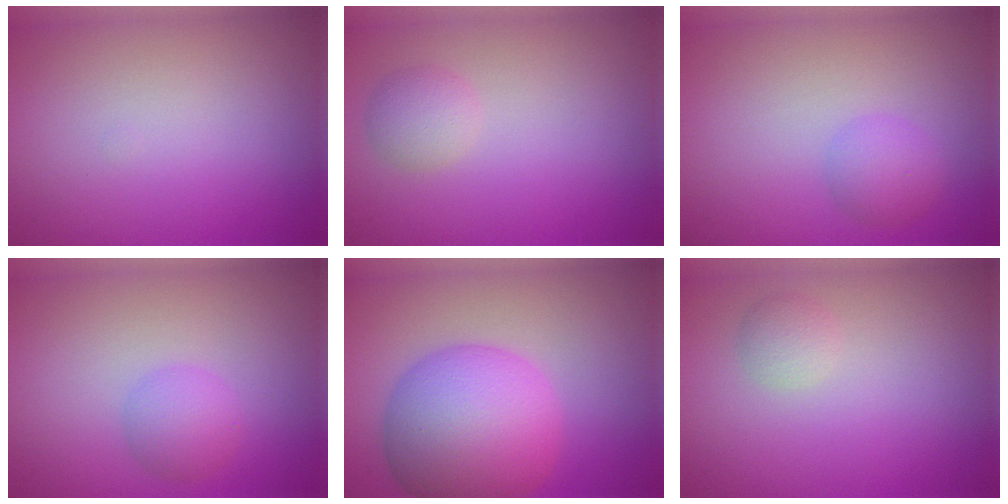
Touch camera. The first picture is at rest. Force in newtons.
{"total": 1.8, "press": 1.8, "slide": 0.0}
{"total": 2.0, "press": 2.0, "slide": 0.1}
{"total": 2.1, "press": 2.1, "slide": 0.0}
{"total": 10.0, "press": 10.0, "slide": 0.1}
{"total": 1.3, "press": 1.3, "slide": 0.2}